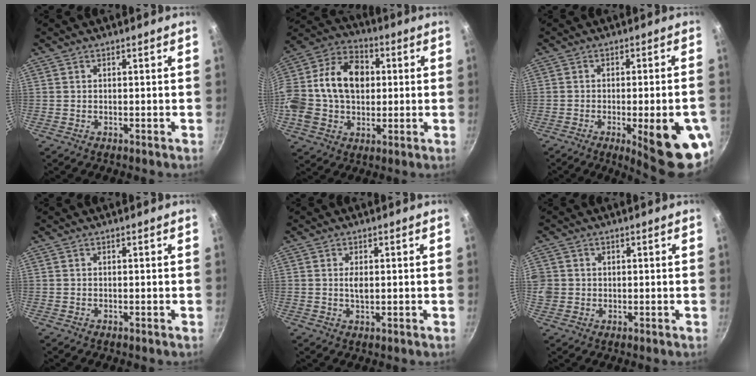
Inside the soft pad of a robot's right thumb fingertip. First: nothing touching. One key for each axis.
{"total": 20.7, "fx": 1.3, "fy": 15.1, "fz": 14.1, "tx": -0.245, "ty": 0.038, "tz": 0.011}
{"total": 15.5, "fx": -5.2, "fy": 3.9, "fz": 14.1, "tx": -0.158, "ty": 0.012, "tz": -0.061}
{"total": 0.0}
{"total": 2.3, "fx": 0.3, "fy": 1.2, "fz": 2.0, "tx": -0.034, "ty": -0.002, "tz": 0.006}
{"total": 5.5, "fx": 0.4, "fy": 5.1, "fz": 2.0, "tx": -0.037, "ty": 0.005, "tz": 0.008}